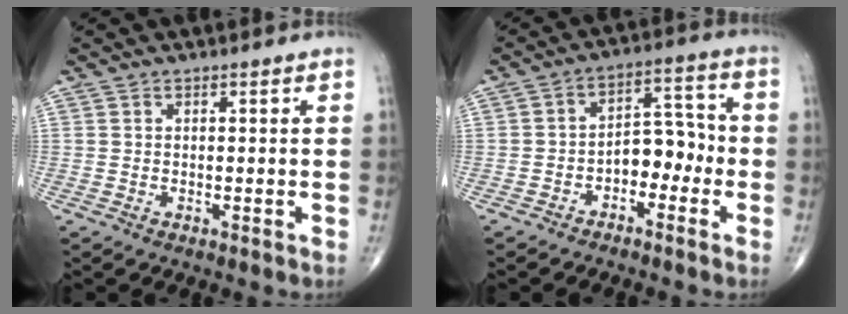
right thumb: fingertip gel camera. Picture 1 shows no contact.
{"total": 7.8, "force": [-2.8, 5.0, 5.3], "torque": [-0.049, 0.046, -0.053]}